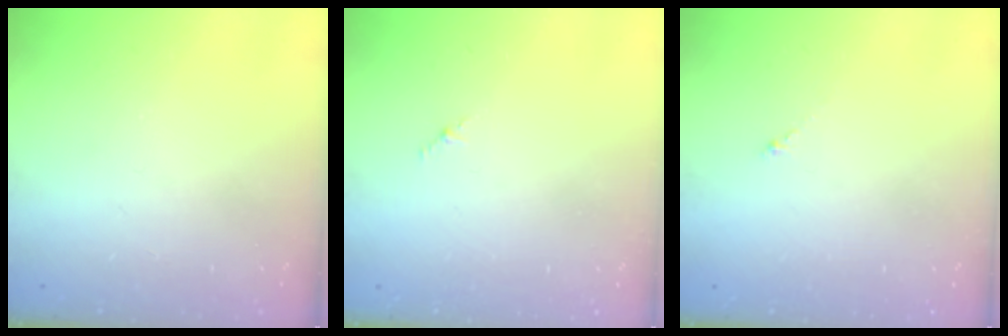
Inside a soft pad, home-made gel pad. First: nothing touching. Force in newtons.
{"total": 1.2, "press": 1.1, "slide": 0.6}
{"total": 0.0}